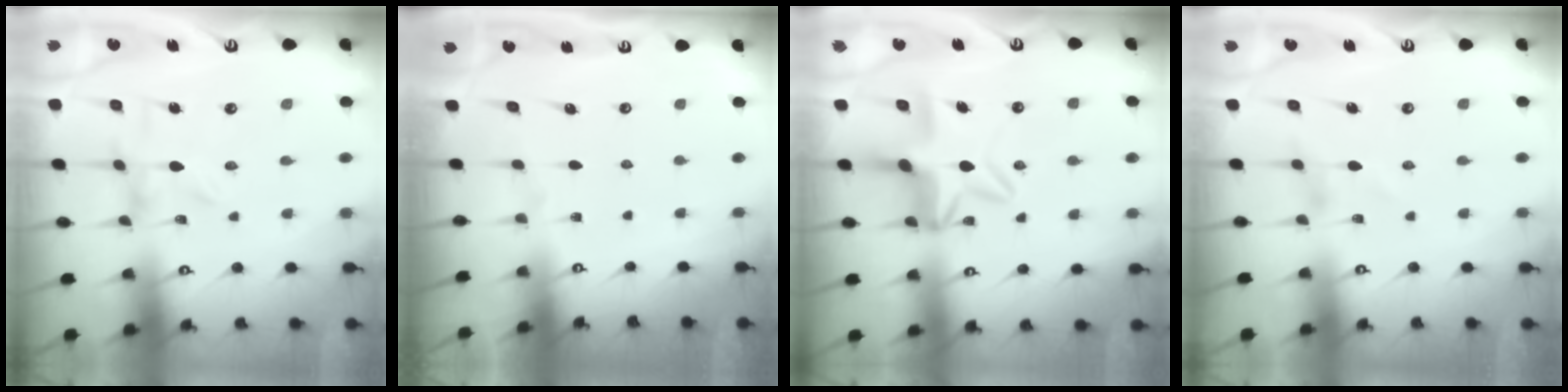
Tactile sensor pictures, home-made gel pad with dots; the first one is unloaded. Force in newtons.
{"total": 0.0}
{"total": 9.1, "press": 9.0, "slide": 1.3}
{"total": 1.0, "press": 0.9, "slide": 0.3}